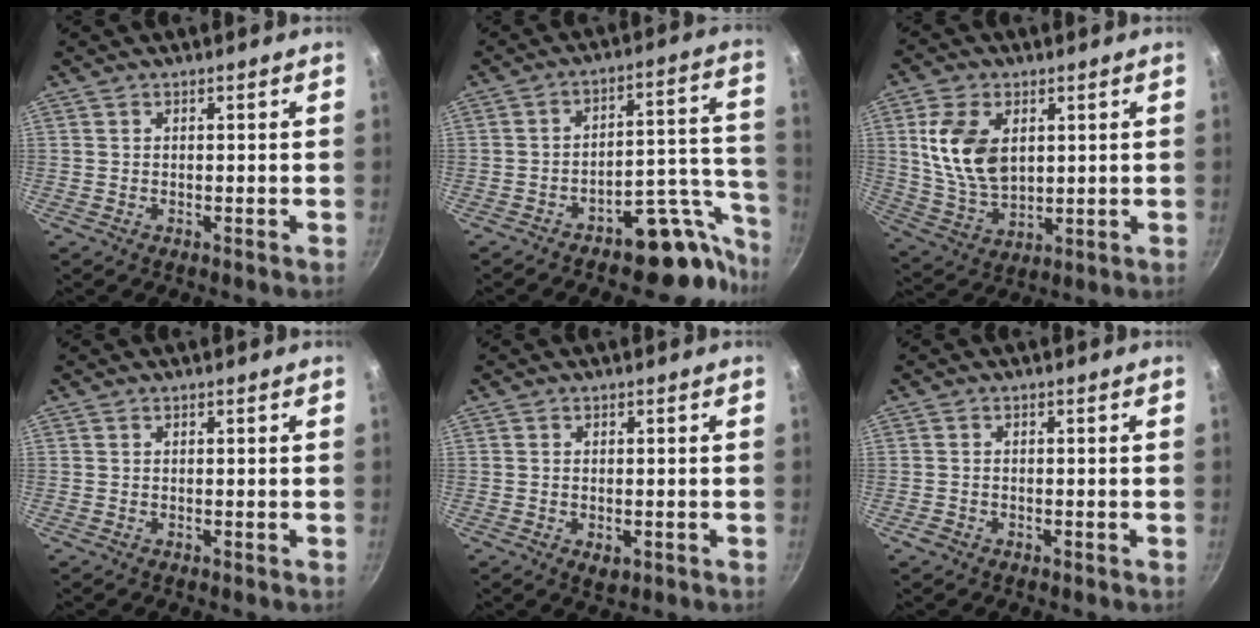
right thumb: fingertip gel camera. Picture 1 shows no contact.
{"total": 14.3, "force": [-10.4, 6.6, 7.2], "torque": [-0.013, 0.107, -0.149]}
{"total": 12.9, "force": [3.1, 8.2, 9.5], "torque": [-0.165, -0.021, 0.068]}
{"total": 0.0}
{"total": 2.6, "force": [-0.7, 1.6, 1.9], "torque": [-0.029, -0.007, -0.009]}
{"total": 1.5, "force": [-0.9, 1.1, 0.6], "torque": [-0.015, 0.007, -0.015]}